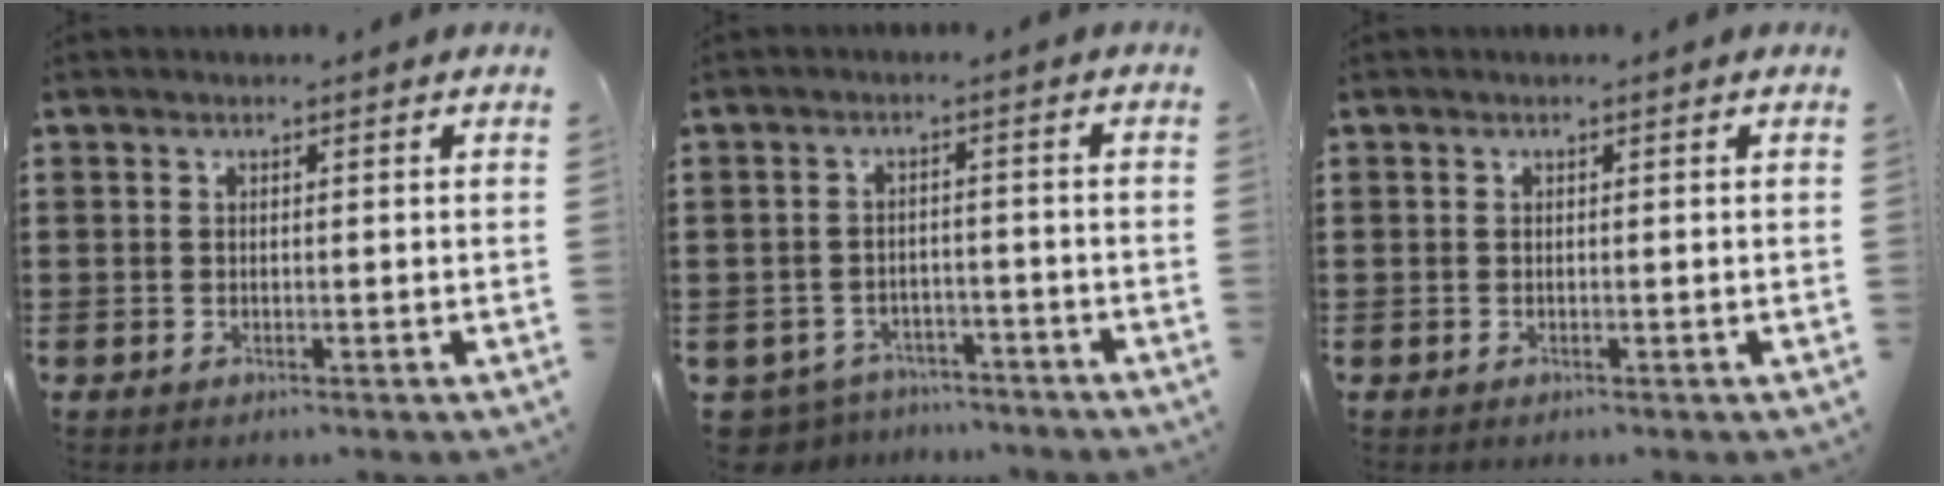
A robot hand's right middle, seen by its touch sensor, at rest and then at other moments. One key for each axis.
{"total": 3.9, "fx": -3.8, "fy": 0.9, "fz": -0.1, "tx": -0.021, "ty": -0.002, "tz": -0.086}
{"total": 0.0}